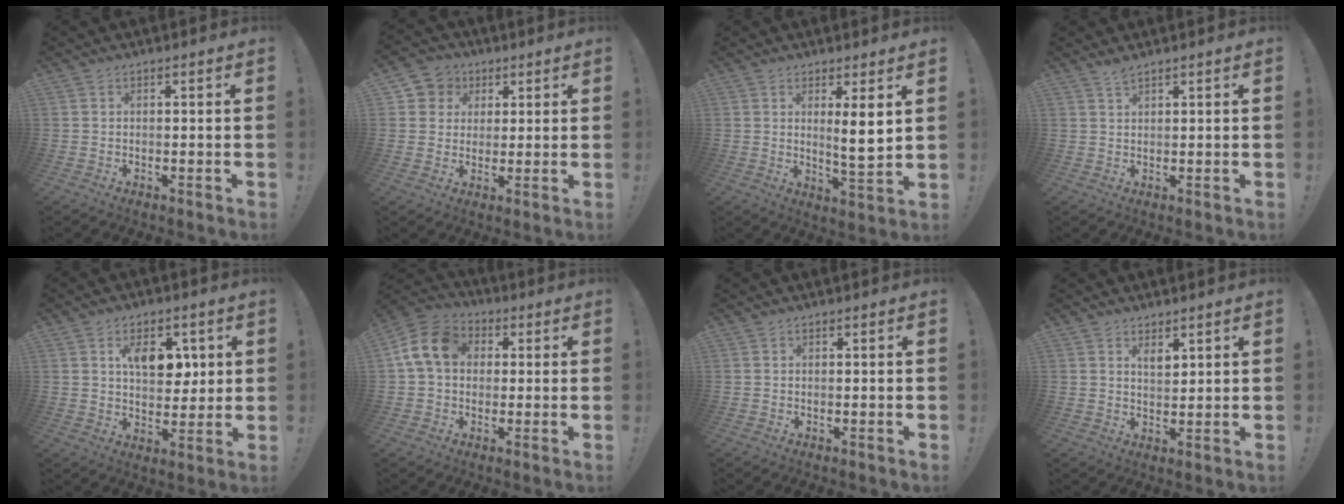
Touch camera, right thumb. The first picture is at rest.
{"total": 7.0, "force": [1.7, 6.7, 1.2], "torque": [-0.010, -0.009, 0.037]}
{"total": 6.8, "force": [2.3, 0.3, 6.4], "torque": [-0.097, -0.020, 0.034]}
{"total": 1.8, "force": [1.6, 0.2, 0.9], "torque": [-0.014, -0.007, 0.027]}
{"total": 10.0, "force": [3.7, 6.3, 6.9], "torque": [-0.092, -0.006, 0.067]}
{"total": 12.8, "force": [2.8, 9.8, 7.8], "torque": [-0.134, 0.015, 0.060]}
{"total": 0.0}
{"total": 3.4, "force": [2.4, 1.2, 2.0], "torque": [-0.028, -0.018, 0.039]}